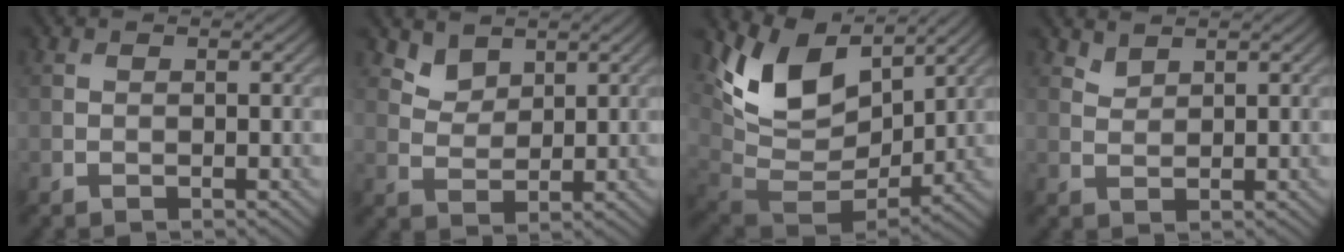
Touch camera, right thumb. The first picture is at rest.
{"total": 3.0, "force": [2.4, 1.6, 0.8], "torque": [-0.025, -0.009, 0.052]}
{"total": 12.7, "force": [6.2, 7.5, 8.1], "torque": [-0.173, 0.009, 0.120]}
{"total": 1.6, "force": [1.4, 0.5, 0.4], "torque": [-0.015, -0.002, 0.035]}